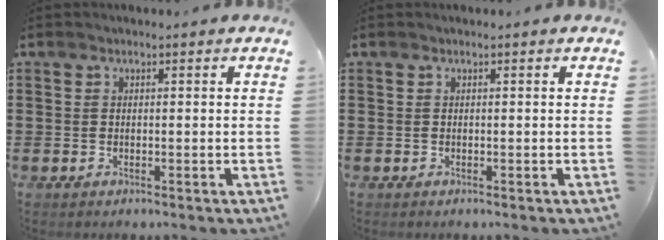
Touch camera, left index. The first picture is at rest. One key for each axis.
{"total": 0.0}